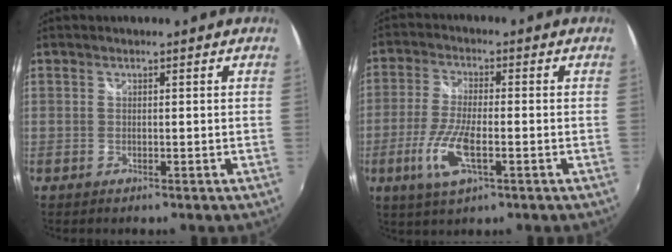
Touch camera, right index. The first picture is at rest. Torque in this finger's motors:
{"motor_torque": [1.39, -0.27, 0.66, 0.08]}